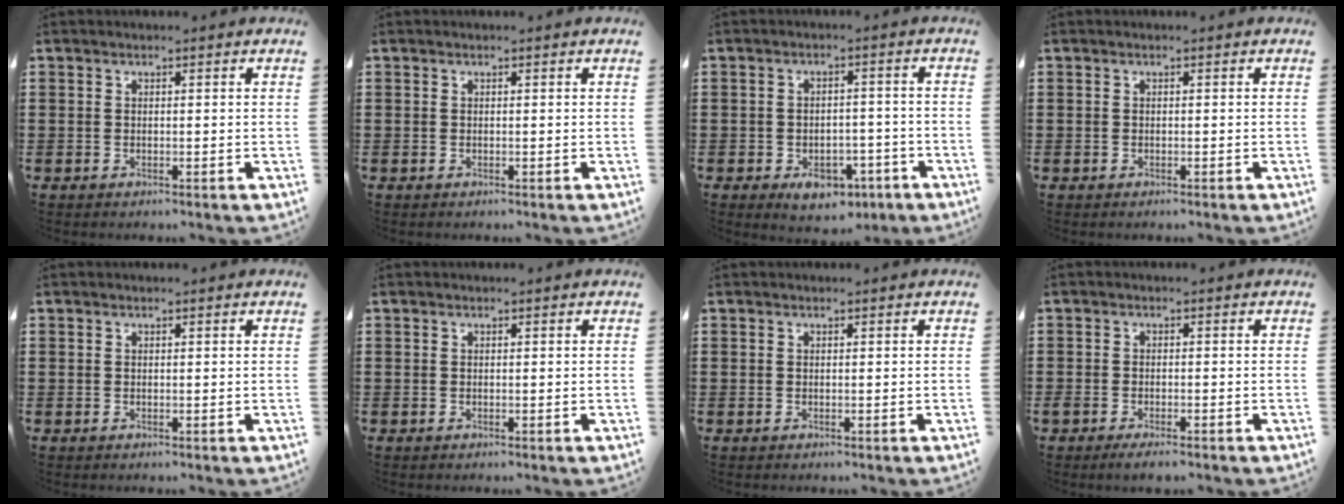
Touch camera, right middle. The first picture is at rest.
{"total": 0.0}
{"total": 4.9, "force": [-3.2, 2.7, 2.4], "torque": [-0.037, 0.015, -0.058]}
{"total": 0.0}
{"total": 0.0}
{"total": 0.0}
{"total": 0.0}
{"total": 1.7, "force": [-1.3, 0.4, 1.0], "torque": [-0.025, -0.002, -0.027]}